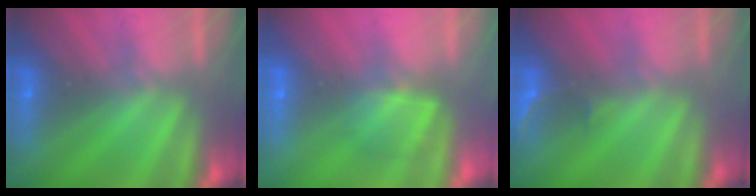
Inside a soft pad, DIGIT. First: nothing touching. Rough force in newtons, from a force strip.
{"total": 4.6}
{"total": 3.1}